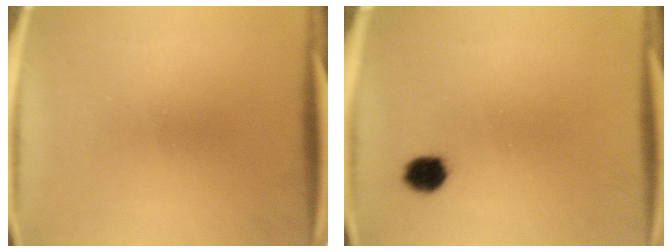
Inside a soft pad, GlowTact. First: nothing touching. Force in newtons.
{"total": 4.5}